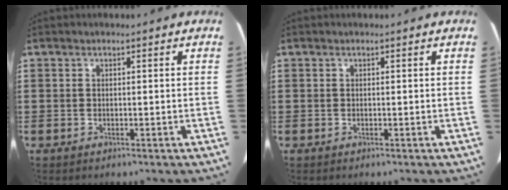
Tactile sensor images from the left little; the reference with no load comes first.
{"total": 0.0}